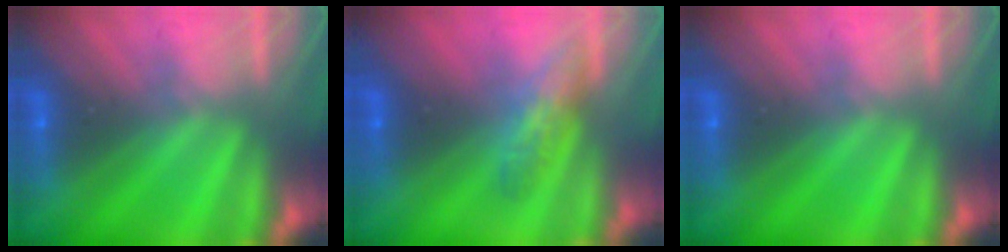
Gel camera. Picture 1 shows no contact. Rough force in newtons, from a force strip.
{"total": 2.5}
{"total": 0.0}